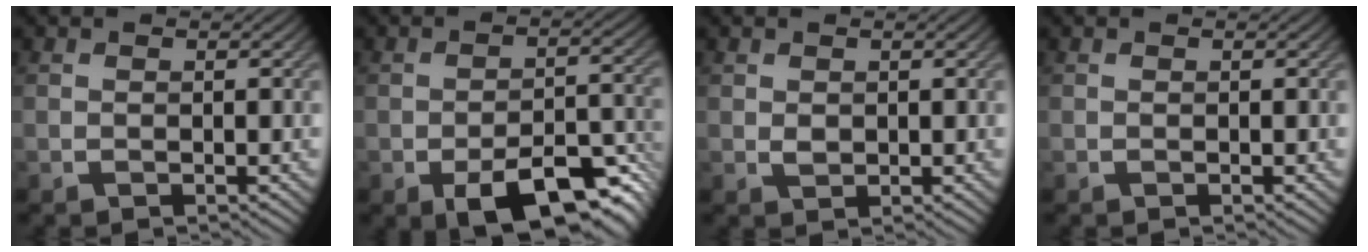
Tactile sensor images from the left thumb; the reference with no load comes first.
{"total": 9.5, "force": [-5.0, 4.0, 7.0], "torque": [-0.107, -0.013, -0.070]}
{"total": 1.1, "force": [0.4, 0.8, 0.6], "torque": [-0.014, -0.003, 0.011]}
{"total": 0.0}